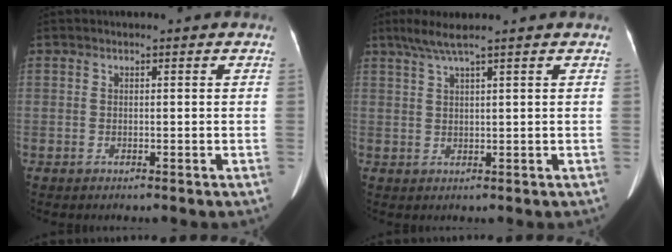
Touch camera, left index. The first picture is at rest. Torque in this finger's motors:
{"motor_torque": [-0.28, -0.21, 0.09, 0.04]}